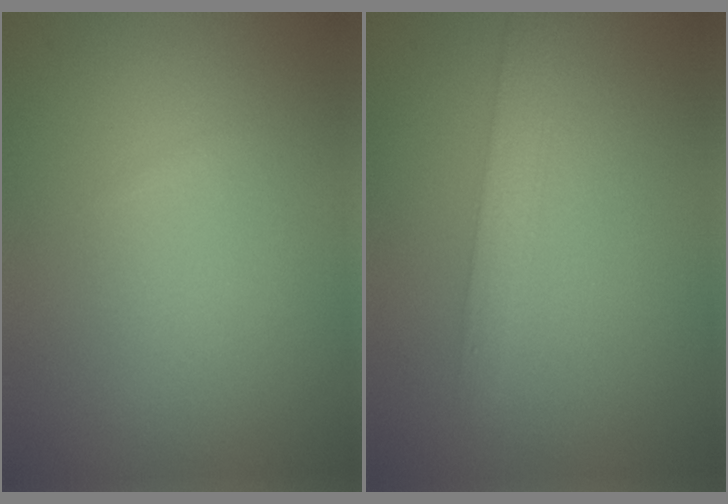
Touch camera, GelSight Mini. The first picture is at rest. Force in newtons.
{"total": 2.1, "press": 2.1, "slide": 0.1}